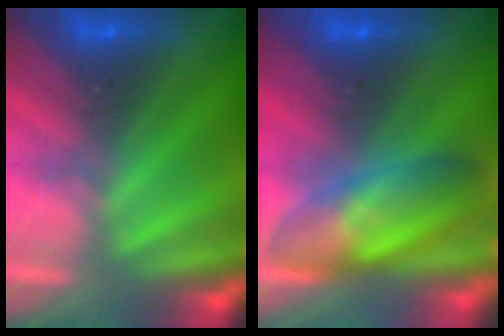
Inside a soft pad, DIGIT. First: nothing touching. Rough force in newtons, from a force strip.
{"total": 9.7}